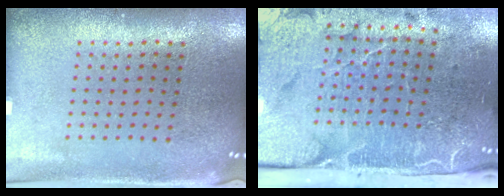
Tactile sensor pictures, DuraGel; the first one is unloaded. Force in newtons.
{"total": 5.2, "press": 4.1, "slide": 3.2}